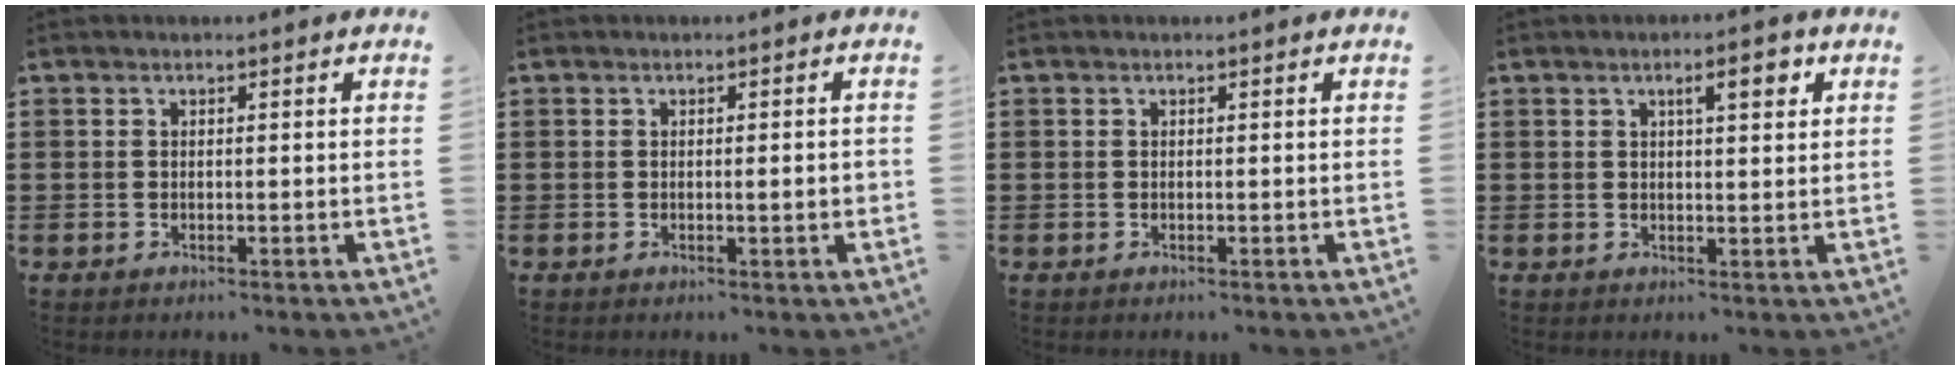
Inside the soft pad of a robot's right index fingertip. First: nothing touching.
{"total": 1.8, "force": [-0.2, 0.1, 1.8], "torque": [-0.029, -0.004, -0.004]}
{"total": 0.0}
{"total": 3.8, "force": [1.5, 0.8, 3.4], "torque": [-0.054, 0.002, 0.019]}